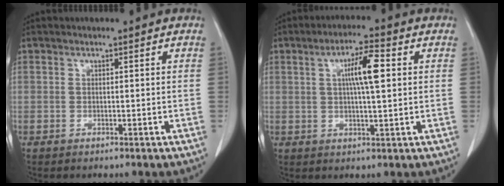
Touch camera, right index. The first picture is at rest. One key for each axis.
{"total": 7.0, "fx": 1.6, "fy": 0.8, "fz": 6.8, "tx": -0.118, "ty": 0.008, "tz": 0.026}